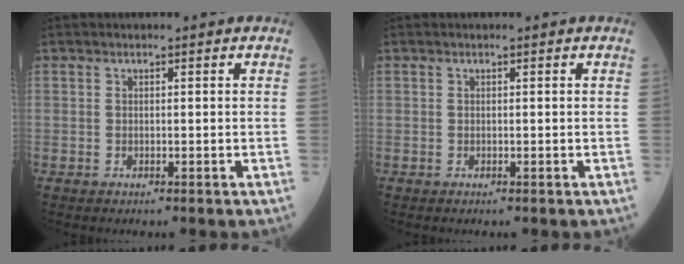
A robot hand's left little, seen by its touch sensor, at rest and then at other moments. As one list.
[{"total": 0.0}]